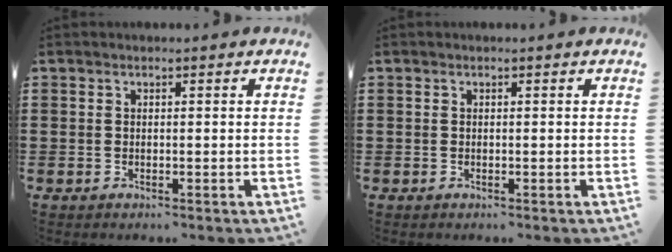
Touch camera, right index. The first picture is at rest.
{"total": 0.0}